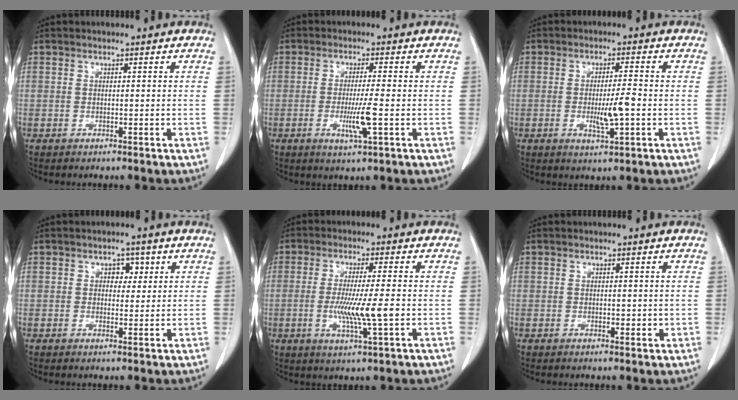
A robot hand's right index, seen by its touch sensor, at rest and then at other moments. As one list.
[{"total": 5.0, "force": [-1.3, -0.4, 4.8], "torque": [-0.089, -0.012, -0.023]}, {"total": 4.9, "force": [-1.0, 0.4, 4.8], "torque": [-0.084, -0.007, -0.014]}, {"total": 2.5, "force": [1.0, 1.8, 1.5], "torque": [-0.013, 0.005, 0.011]}, {"total": 7.9, "force": [-1.4, -0.1, 7.7], "torque": [-0.143, -0.015, -0.025]}, {"total": 1.3, "force": [0.0, 0.7, 1.1], "torque": [-0.011, -0.001, 0.002]}]